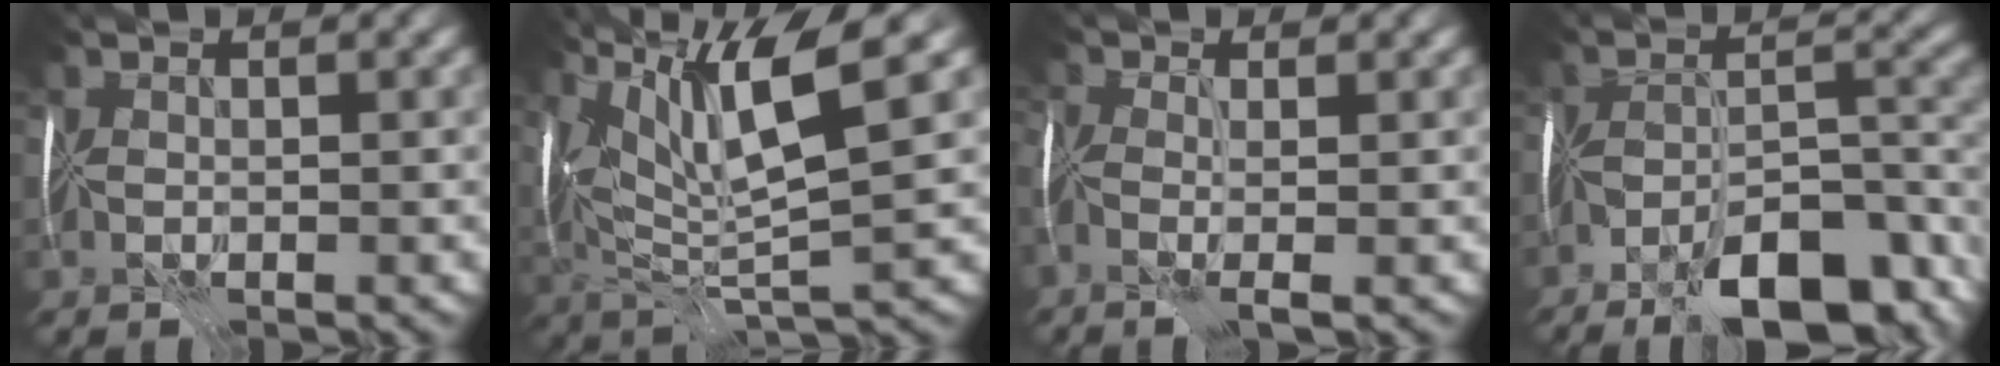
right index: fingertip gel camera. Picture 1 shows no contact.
{"total": 9.7, "force": [4.9, 1.4, 8.3], "torque": [-0.157, 0.010, 0.092]}
{"total": 3.9, "force": [-0.7, 1.6, 3.5], "torque": [-0.068, 0.006, -0.018]}
{"total": 10.4, "force": [-6.9, 3.1, 7.1], "torque": [-0.106, 0.003, -0.122]}